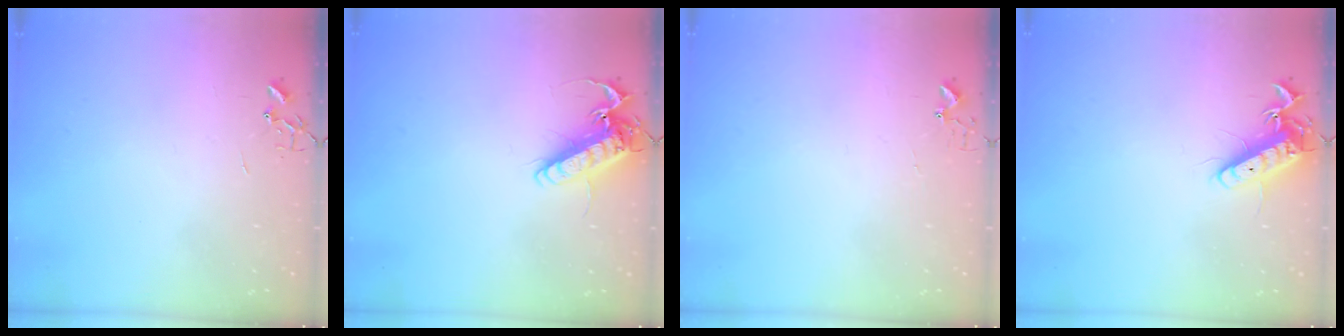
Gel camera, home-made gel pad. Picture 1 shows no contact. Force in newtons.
{"total": 14.8, "press": 14.6, "slide": 2.4}
{"total": 2.7, "press": 2.7, "slide": 0.3}
{"total": 12.7, "press": 12.6, "slide": 1.5}